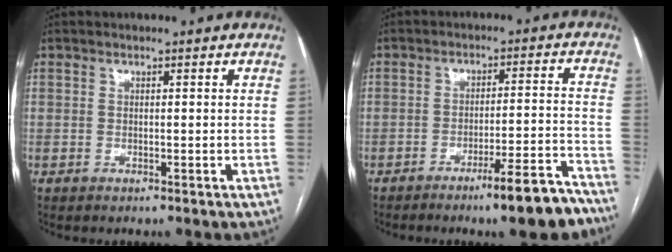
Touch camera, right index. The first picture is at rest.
{"total": 10.1, "force": [-7.8, 0.8, 6.4], "torque": [-0.070, 0.018, -0.115]}